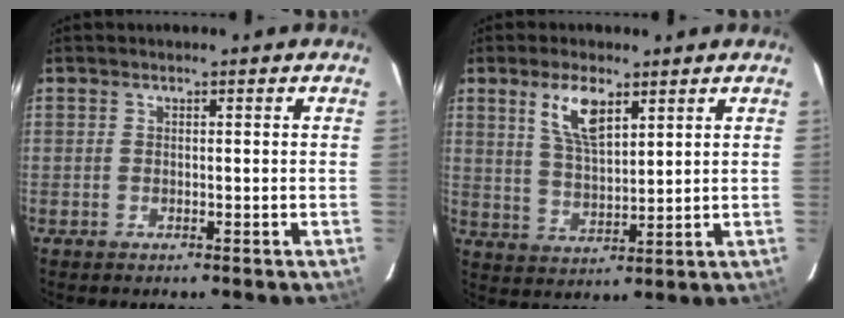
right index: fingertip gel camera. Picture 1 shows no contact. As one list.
[{"total": 7.7, "force": [4.2, 3.0, 5.7], "torque": [-0.108, 0.004, 0.086]}]